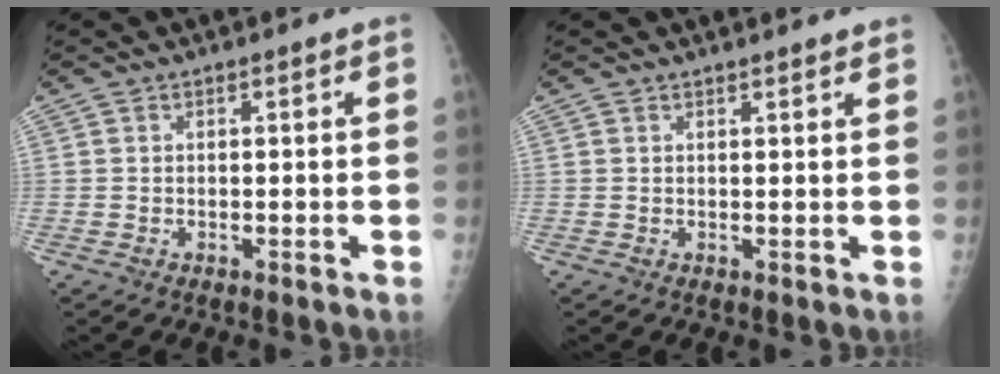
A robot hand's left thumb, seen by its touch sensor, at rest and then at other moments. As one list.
[{"total": 2.2, "force": [2.0, 0.3, 0.8], "torque": [-0.003, -0.003, 0.022]}]